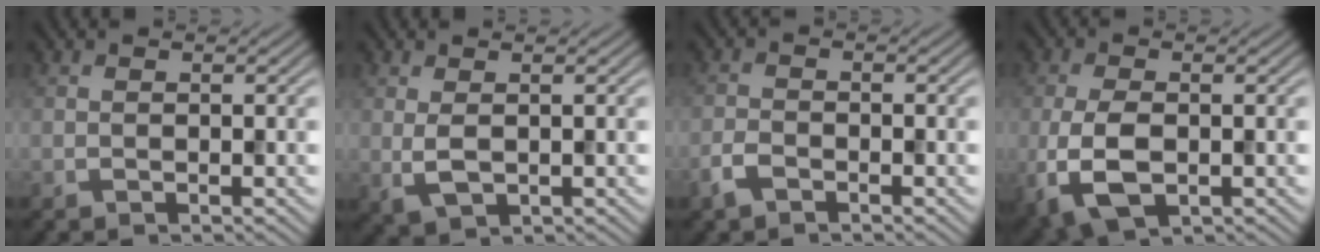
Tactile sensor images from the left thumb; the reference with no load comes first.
{"total": 2.4, "force": [0.6, 1.2, 2.0], "torque": [-0.048, -0.005, 0.014]}
{"total": 2.3, "force": [-1.7, 1.0, 1.3], "torque": [-0.030, -0.001, -0.041]}
{"total": 6.7, "force": [-1.7, 3.6, 5.4], "torque": [-0.133, -0.014, -0.032]}